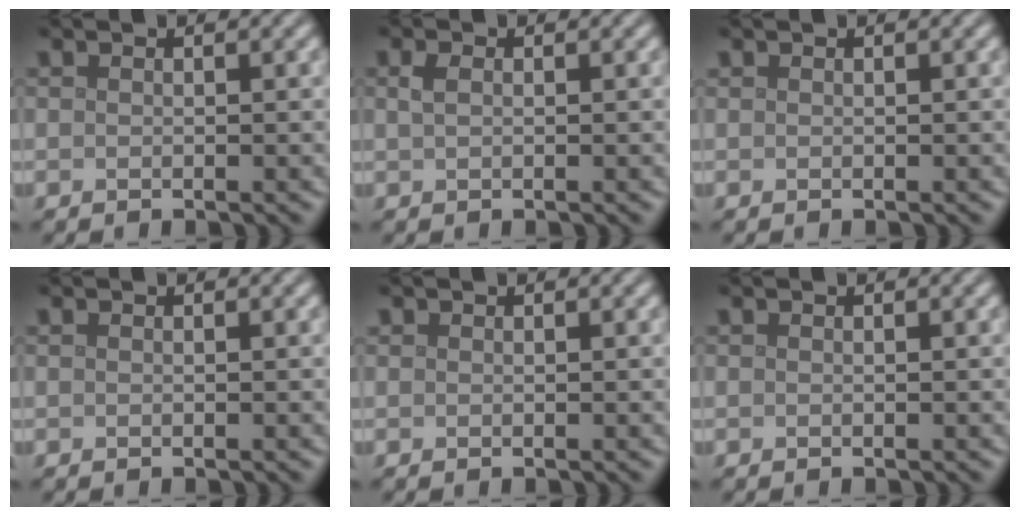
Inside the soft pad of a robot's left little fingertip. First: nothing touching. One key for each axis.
{"total": 1.0, "fx": 0.3, "fy": 0.6, "fz": 0.7, "tx": -0.017, "ty": 0.002, "tz": 0.005}
{"total": 0.0}
{"total": 0.0}
{"total": 0.0}
{"total": 0.0}